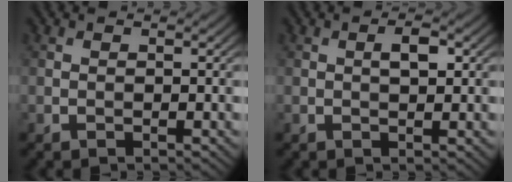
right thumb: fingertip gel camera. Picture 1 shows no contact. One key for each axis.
{"total": 2.1, "fx": 0.4, "fy": 0.8, "fz": 1.9, "tx": -0.030, "ty": 0.002, "tz": 0.005}